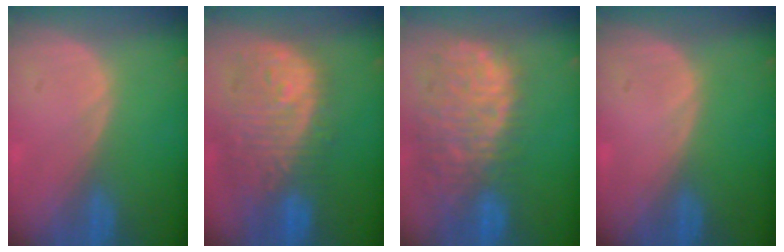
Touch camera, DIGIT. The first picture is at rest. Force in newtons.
{"total": 12.2, "press": 10.9, "slide": 5.5}
{"total": 13.8, "press": 11.3, "slide": 7.9}
{"total": 0.0}